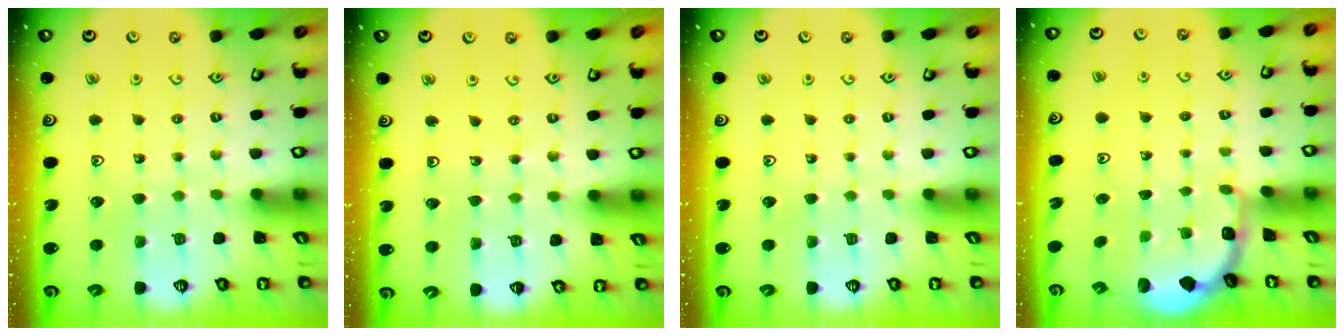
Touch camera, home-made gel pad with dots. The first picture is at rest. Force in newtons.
{"total": 2.9, "press": 2.6, "slide": 1.1}
{"total": 0.0}
{"total": 1.8, "press": 1.6, "slide": 0.7}